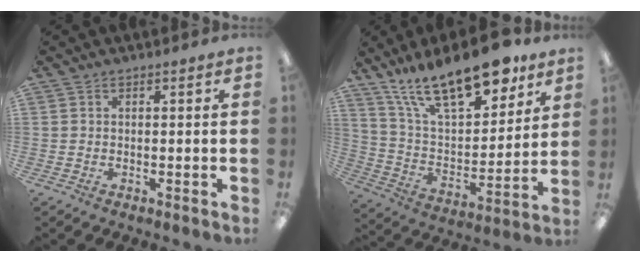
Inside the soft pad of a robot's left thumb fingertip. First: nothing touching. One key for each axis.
{"total": 21.5, "fx": 16.3, "fy": 7.5, "fz": 11.9, "tx": -0.211, "ty": -0.100, "tz": 0.284}